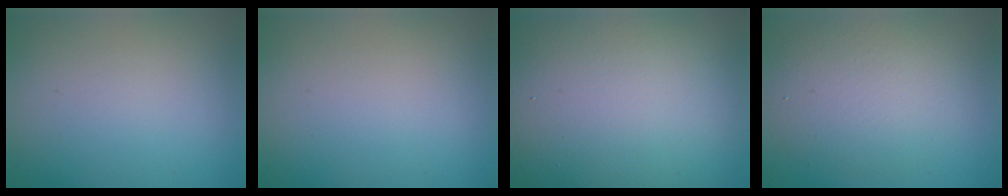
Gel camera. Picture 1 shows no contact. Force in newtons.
{"total": 0.0}
{"total": 17.1, "press": 17.1, "slide": 1.1}
{"total": 4.6, "press": 4.5, "slide": 0.6}